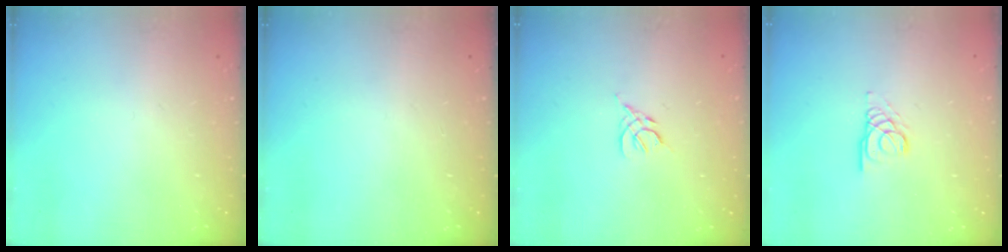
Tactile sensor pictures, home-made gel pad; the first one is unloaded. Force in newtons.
{"total": 0.0}
{"total": 2.5, "press": 2.4, "slide": 0.7}
{"total": 3.4, "press": 3.4, "slide": 0.3}